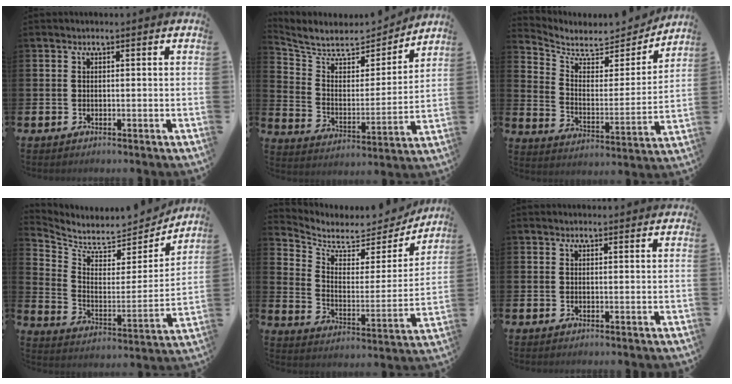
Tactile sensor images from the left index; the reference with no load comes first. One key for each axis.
{"total": 6.5, "fx": 5.8, "fy": 2.5, "fz": 1.2, "tx": -0.067, "ty": -0.050, "tz": 0.096}
{"total": 6.5, "fx": 5.8, "fy": 2.6, "fz": 1.3, "tx": -0.057, "ty": -0.051, "tz": 0.095}
{"total": 6.5, "fx": 6.1, "fy": 1.9, "fz": 0.7, "tx": -0.057, "ty": -0.060, "tz": 0.102}
{"total": 5.8, "fx": 5.3, "fy": 2.3, "fz": 0.8, "tx": -0.048, "ty": -0.054, "tz": 0.084}
{"total": 0.7, "fx": 0.6, "fy": 0.2, "fz": 0.1, "tx": 0.006, "ty": -0.002, "tz": 0.010}